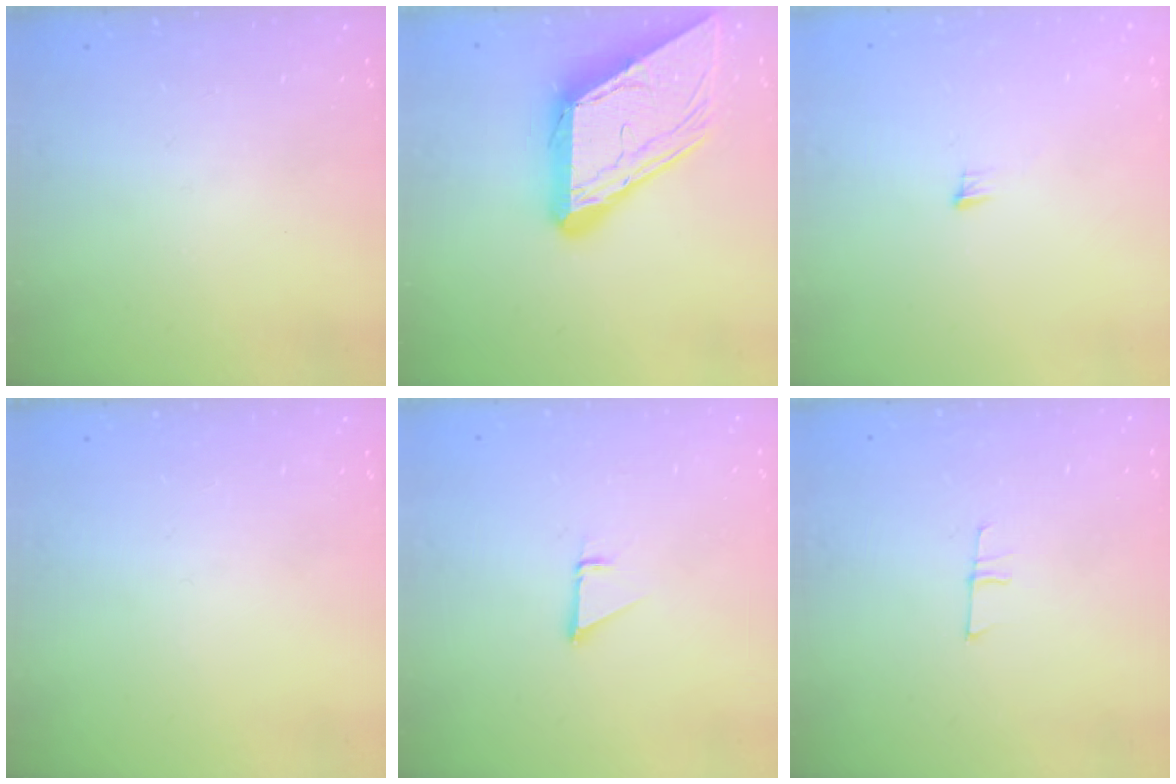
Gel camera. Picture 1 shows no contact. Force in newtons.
{"total": 23.4, "press": 23.3, "slide": 2.5}
{"total": 3.9, "press": 3.8, "slide": 0.9}
{"total": 0.0}
{"total": 0.9, "press": 0.9, "slide": 0.1}
{"total": 5.3, "press": 5.3, "slide": 0.4}